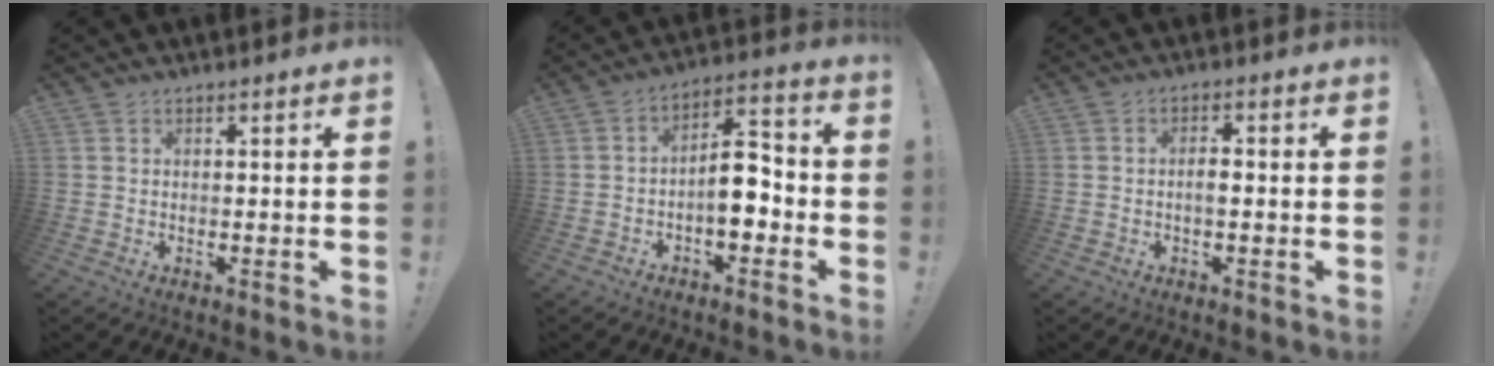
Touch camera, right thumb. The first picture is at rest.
{"total": 10.8, "force": [-2.7, 5.6, 8.8], "torque": [-0.138, 0.018, -0.046]}
{"total": 2.8, "force": [-0.7, 0.9, 2.5], "torque": [-0.037, 0.004, -0.015]}